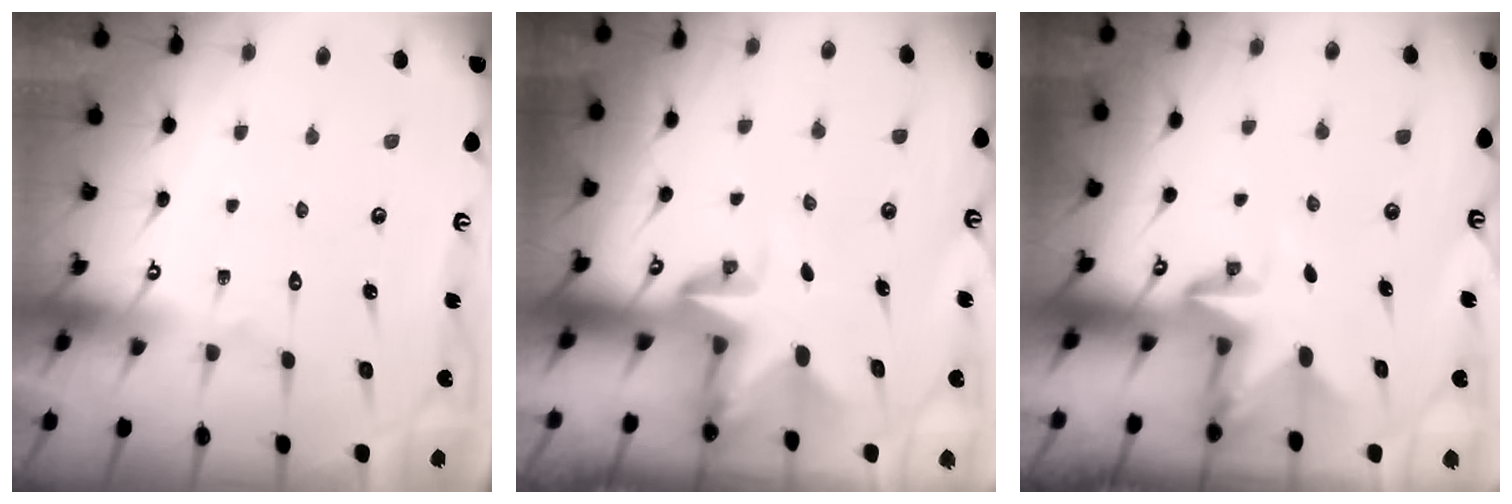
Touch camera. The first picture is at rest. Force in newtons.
{"total": 3.2, "press": 3.2, "slide": 0.3}
{"total": 2.9, "press": 2.9, "slide": 0.1}